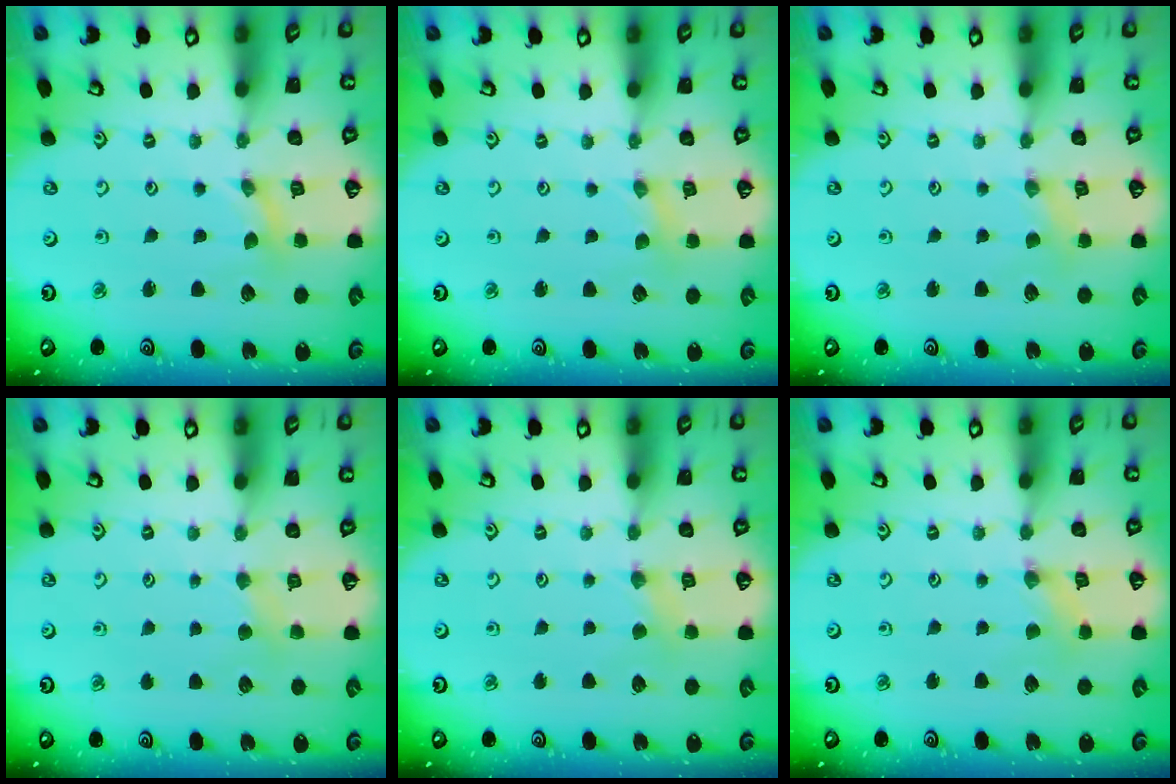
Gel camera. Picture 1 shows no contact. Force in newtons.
{"total": 0.5, "press": 0.5, "slide": 0.1}
{"total": 2.2, "press": 2.2, "slide": 0.4}
{"total": 2.8, "press": 2.8, "slide": 0.5}
{"total": 2.7, "press": 2.7, "slide": 0.4}
{"total": 1.6, "press": 1.5, "slide": 0.2}